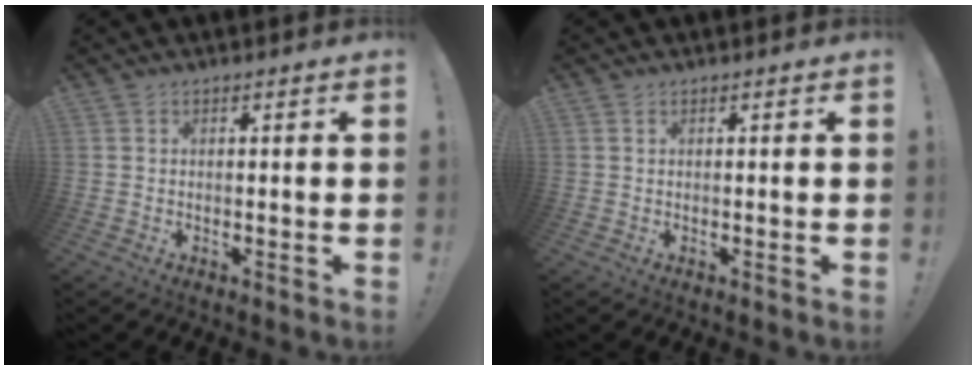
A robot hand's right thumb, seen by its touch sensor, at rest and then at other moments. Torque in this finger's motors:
{"motor_torque": [0.07, 0.06, -0.20, 0.10, 0.08]}